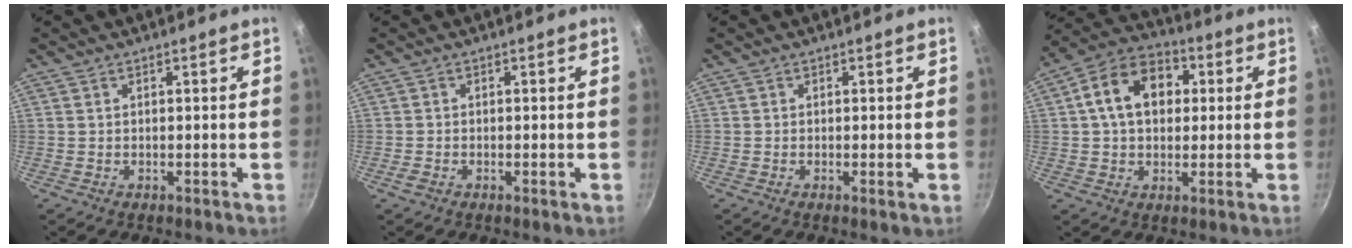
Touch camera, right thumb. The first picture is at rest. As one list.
[{"total": 1.1, "force": [-0.5, 0.5, 0.8], "torque": [-0.021, 0.002, -0.016]}, {"total": 0.6, "force": [0.0, 0.1, 0.6], "torque": [-0.009, -0.007, -0.004]}, {"total": 13.7, "force": [2.5, 9.8, 9.1], "torque": [-0.120, 0.022, 0.023]}]